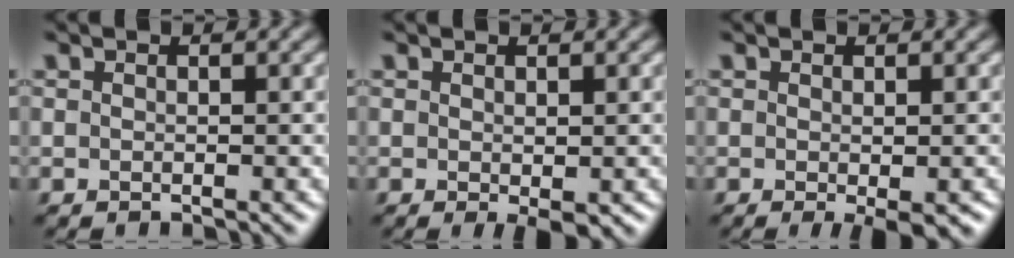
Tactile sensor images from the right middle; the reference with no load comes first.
{"total": 1.5, "force": [-0.4, 0.6, 1.3], "torque": [-0.019, -0.006, -0.003]}
{"total": 2.1, "force": [-0.8, 0.3, 1.9], "torque": [-0.029, -0.007, -0.010]}